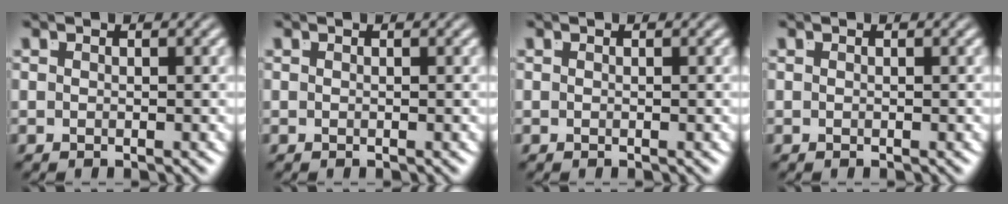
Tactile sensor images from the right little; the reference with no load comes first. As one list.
[{"total": 0.0}, {"total": 0.0}, {"total": 0.0}]